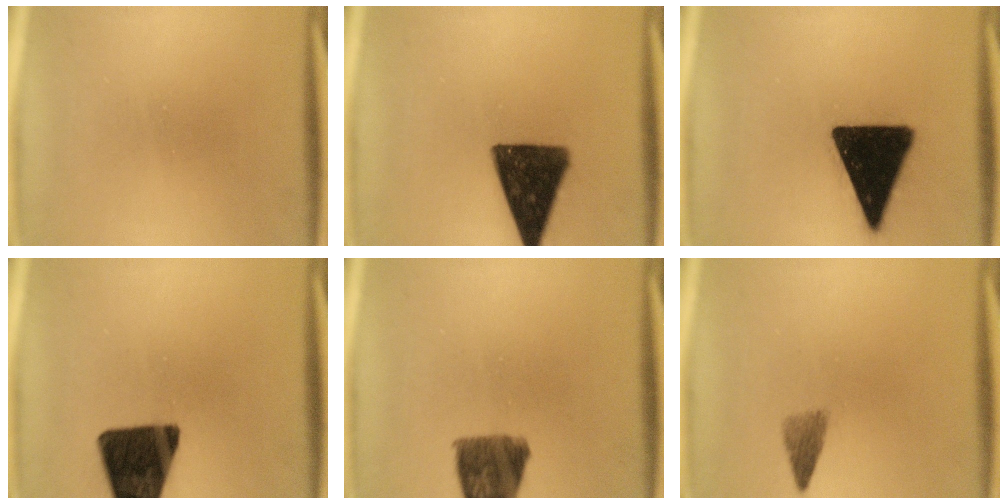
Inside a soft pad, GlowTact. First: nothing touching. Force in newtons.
{"total": 15.4}
{"total": 18.8}
{"total": 15.6}
{"total": 9.7}
{"total": 2.2}